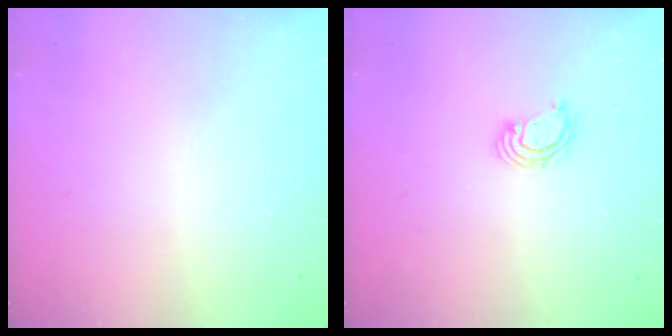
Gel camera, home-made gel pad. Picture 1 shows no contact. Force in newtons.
{"total": 3.8, "press": 3.8, "slide": 0.3}